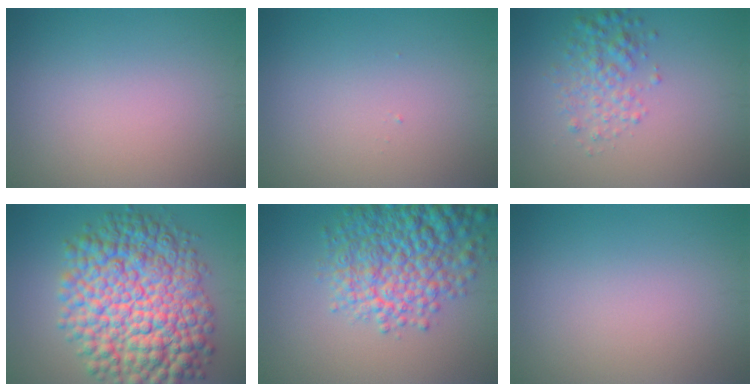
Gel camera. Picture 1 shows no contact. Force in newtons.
{"total": 0.0}
{"total": 2.8, "press": 2.8, "slide": 0.0}
{"total": 14.3, "press": 14.3, "slide": 0.3}
{"total": 8.6, "press": 8.6, "slide": 0.3}
{"total": 0.0}